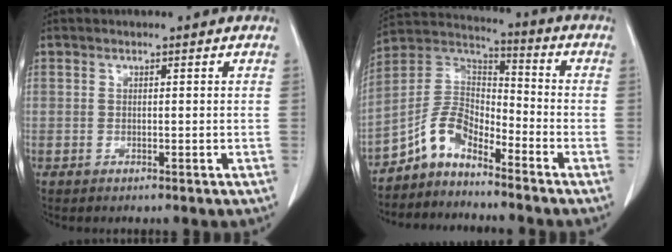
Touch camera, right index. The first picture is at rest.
{"total": 8.0, "force": [-6.2, 3.4, 3.8], "torque": [-0.080, 0.032, -0.125]}